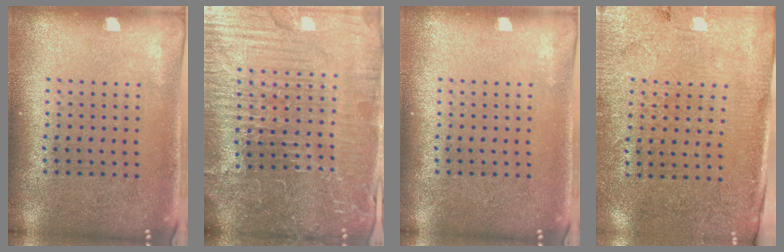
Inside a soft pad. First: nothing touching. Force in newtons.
{"total": 5.8, "press": 5.4, "slide": 2.3}
{"total": 0.0}
{"total": 2.7, "press": 2.5, "slide": 1.1}